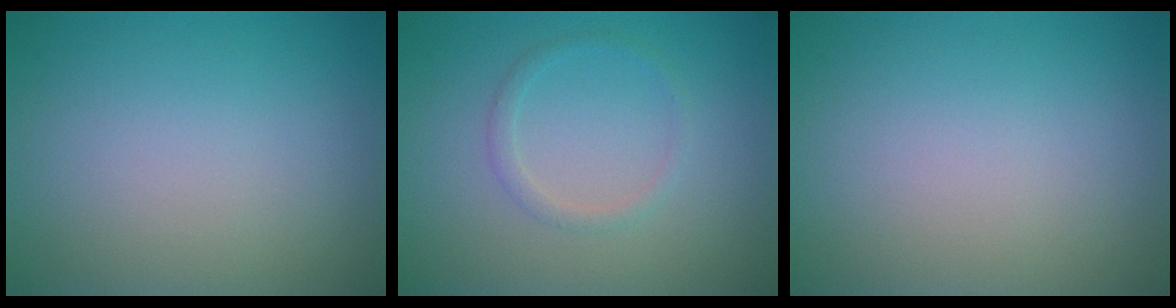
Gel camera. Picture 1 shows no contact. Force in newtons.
{"total": 1.2, "press": 1.2, "slide": 0.0}
{"total": 0.0}